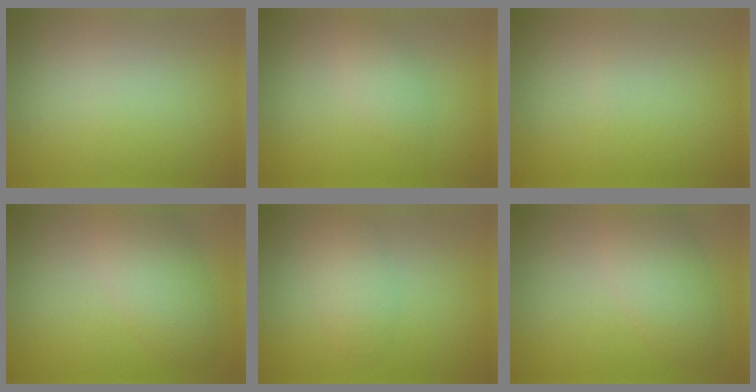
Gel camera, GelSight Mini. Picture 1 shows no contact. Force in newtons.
{"total": 1.9, "press": 1.9, "slide": 0.1}
{"total": 0.0}
{"total": 4.2, "press": 4.2, "slide": 0.3}
{"total": 2.4, "press": 2.4, "slide": 0.1}
{"total": 4.2, "press": 4.2, "slide": 0.3}